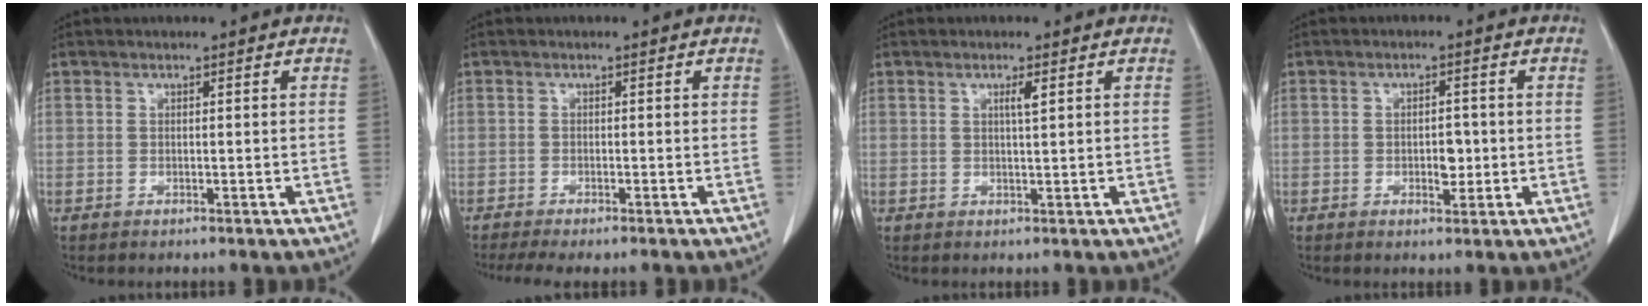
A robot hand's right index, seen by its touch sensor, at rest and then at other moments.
{"total": 6.0, "force": [-5.0, 1.0, 3.2], "torque": [-0.040, -0.011, -0.077]}
{"total": 1.6, "force": [0.7, -0.1, 1.4], "torque": [-0.025, -0.001, 0.011]}
{"total": 2.9, "force": [-0.4, 1.5, 2.4], "torque": [-0.035, 0.002, -0.001]}